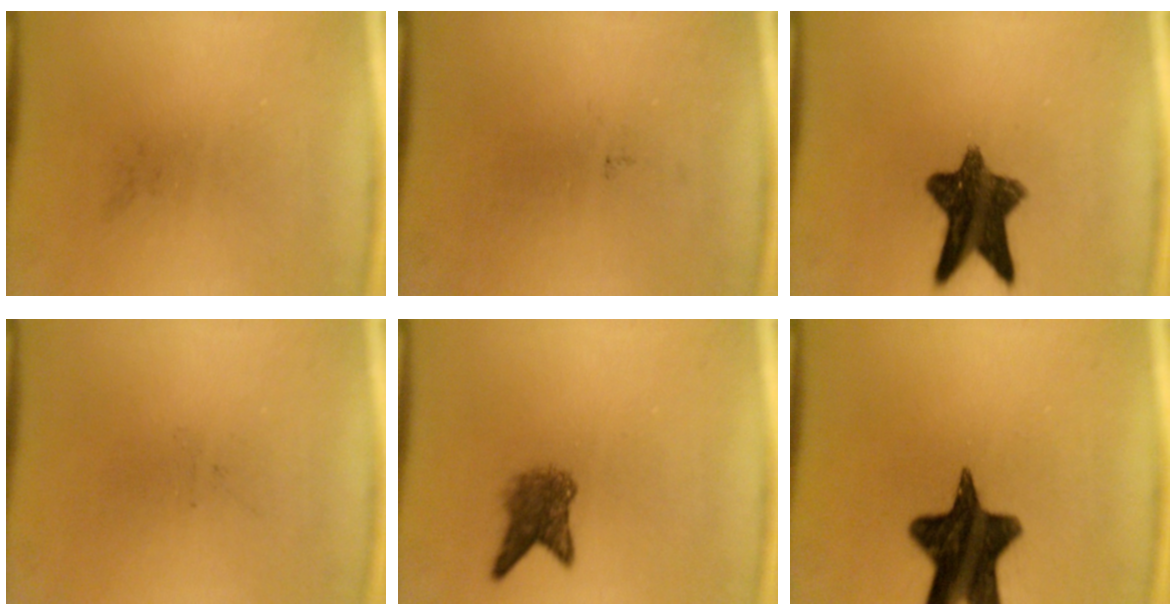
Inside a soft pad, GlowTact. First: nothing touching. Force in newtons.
{"total": 0.0}
{"total": 10.9}
{"total": 0.0}
{"total": 4.2}
{"total": 14.7}